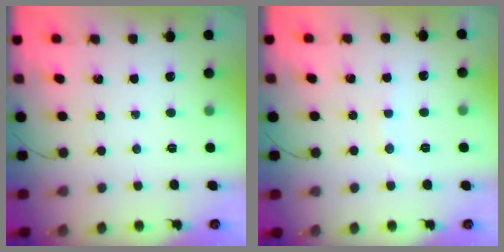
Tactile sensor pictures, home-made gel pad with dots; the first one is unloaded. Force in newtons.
{"total": 5.4, "press": 5.3, "slide": 1.4}